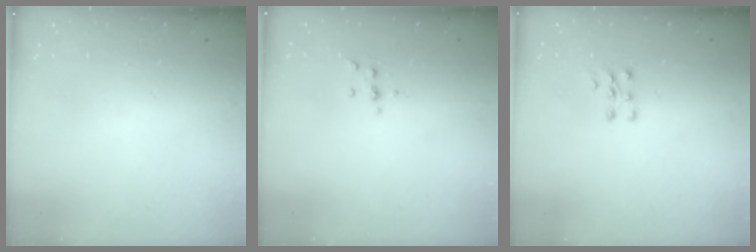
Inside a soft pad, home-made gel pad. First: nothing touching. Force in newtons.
{"total": 3.6, "press": 3.5, "slide": 0.9}
{"total": 6.6, "press": 6.6, "slide": 0.8}